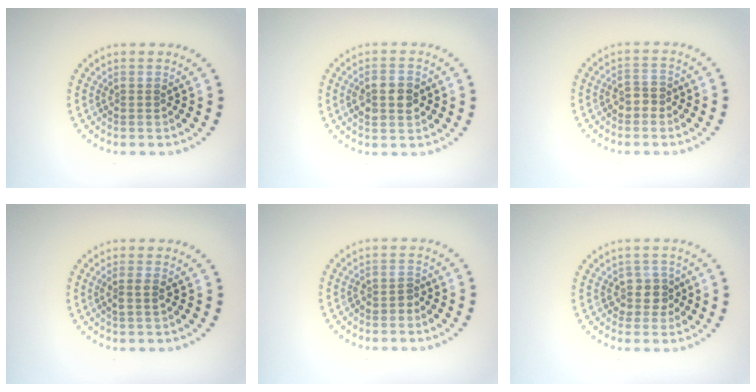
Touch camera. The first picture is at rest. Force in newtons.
{"total": 2.8, "press": 2.8, "slide": 0.1}
{"total": 1.7, "press": 1.6, "slide": 0.5}
{"total": 1.3, "press": 1.1, "slide": 0.6}
{"total": 1.1, "press": 0.9, "slide": 0.5}
{"total": 2.2, "press": 1.8, "slide": 1.2}